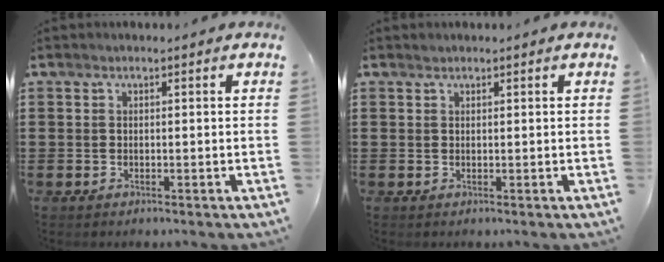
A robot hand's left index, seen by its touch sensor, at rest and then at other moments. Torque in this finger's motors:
{"motor_torque": [0.07, -0.01, 0.04, 0.00]}